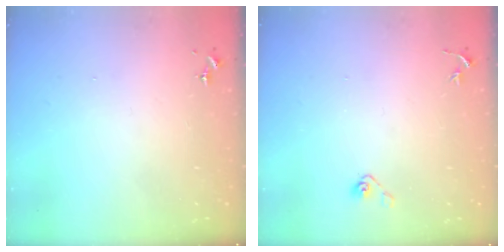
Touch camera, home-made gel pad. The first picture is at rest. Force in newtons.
{"total": 3.9, "press": 3.4, "slide": 2.0}